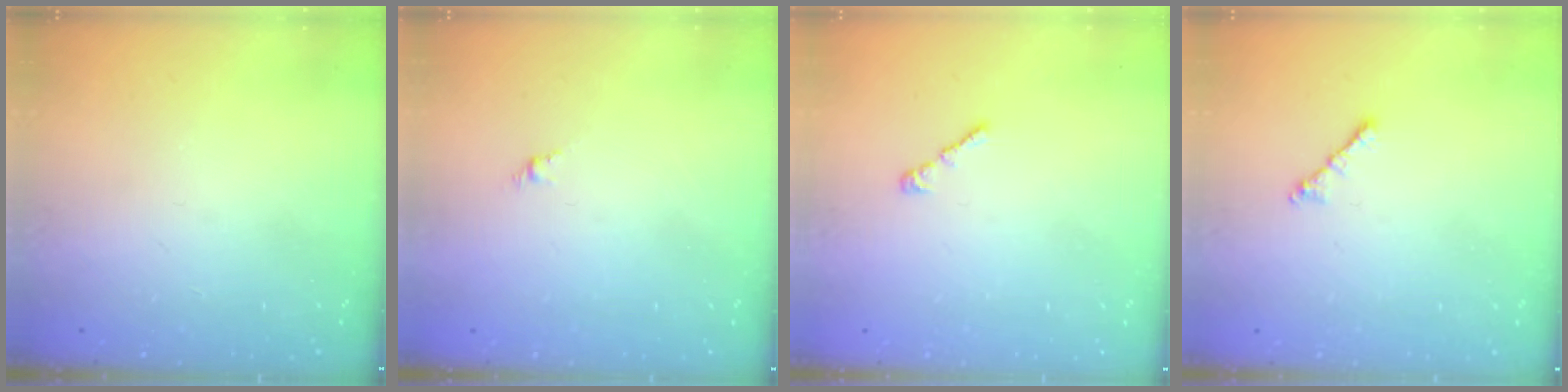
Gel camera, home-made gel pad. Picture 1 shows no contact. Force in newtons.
{"total": 1.6, "press": 1.5, "slide": 0.5}
{"total": 2.2, "press": 2.1, "slide": 0.6}
{"total": 2.1, "press": 2.0, "slide": 0.6}